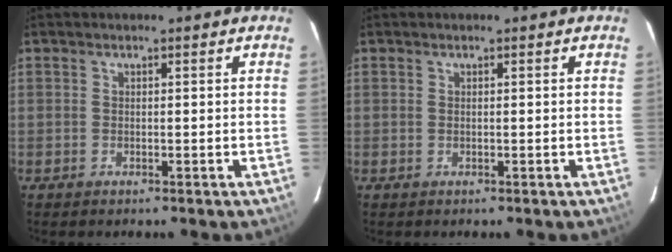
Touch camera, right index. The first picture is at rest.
{"total": 0.0}